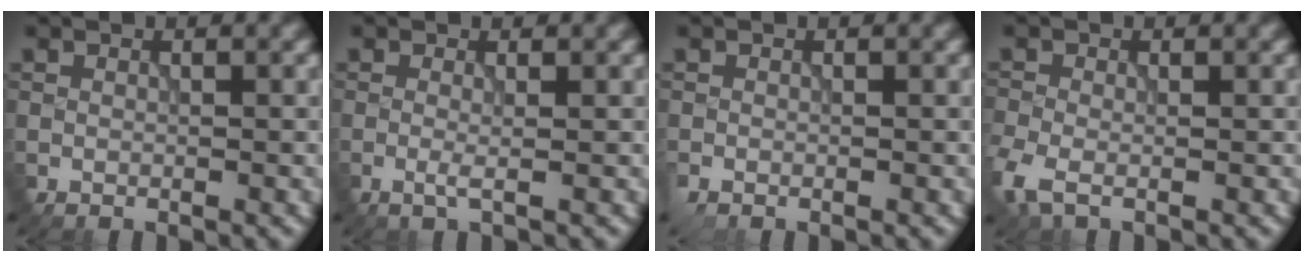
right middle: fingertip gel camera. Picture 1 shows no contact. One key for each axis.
{"total": 0.9, "fx": -0.2, "fy": -0.1, "fz": 0.9, "tx": -0.018, "ty": -0.004, "tz": -0.005}
{"total": 0.9, "fx": -0.5, "fy": 0.4, "fz": 0.6, "tx": -0.017, "ty": -0.006, "tz": -0.012}
{"total": 2.6, "fx": -1.3, "fy": 1.4, "fz": 1.8, "tx": -0.049, "ty": -0.006, "tz": -0.031}